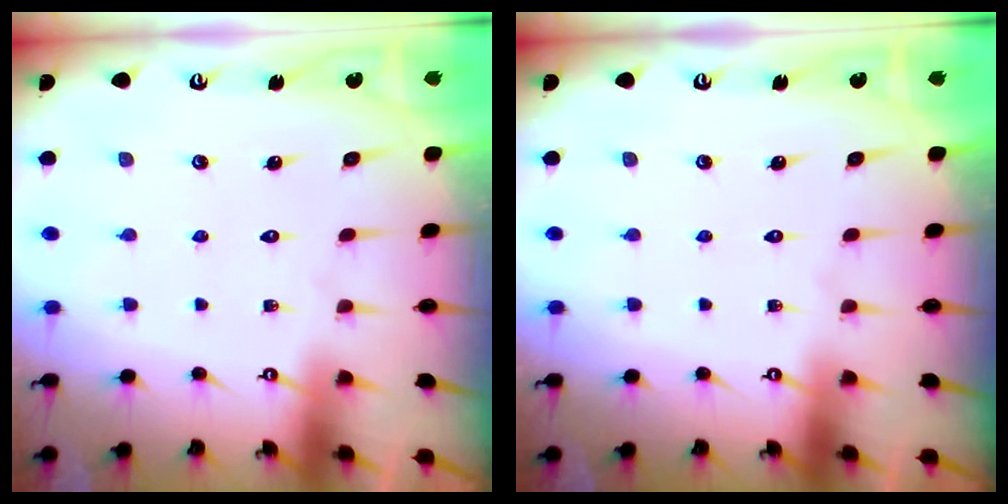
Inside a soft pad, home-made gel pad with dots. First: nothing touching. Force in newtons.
{"total": 0.0}